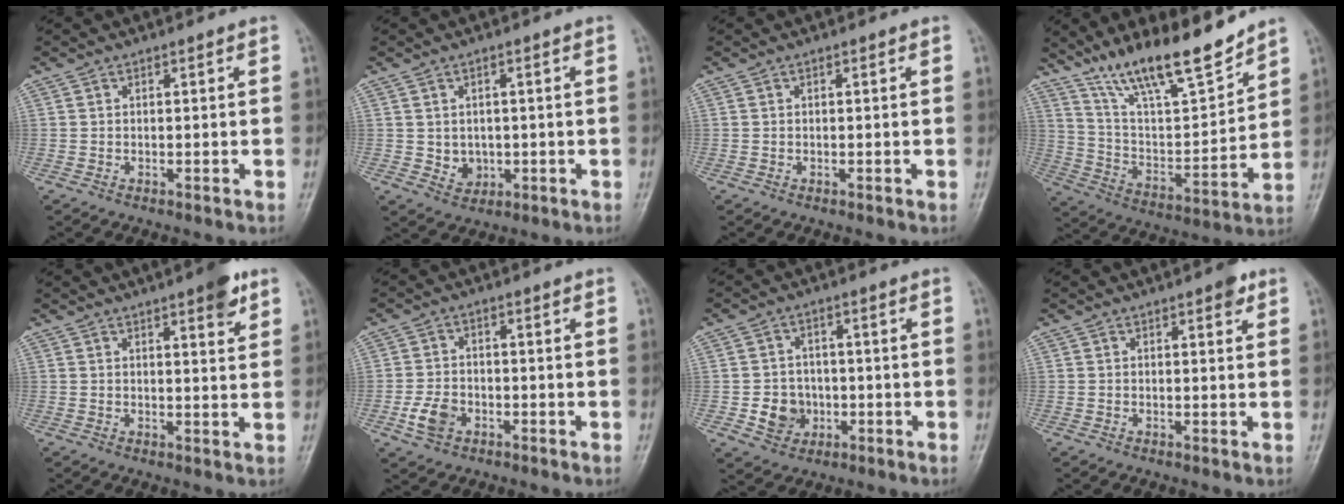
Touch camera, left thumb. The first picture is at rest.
{"total": 3.7, "force": [-0.1, 3.1, 1.9], "torque": [-0.015, -0.001, 0.010]}
{"total": 0.0}
{"total": 17.3, "force": [13.8, 3.6, 9.8], "torque": [-0.140, -0.077, 0.253]}
{"total": 5.3, "force": [3.2, 1.4, 4.0], "torque": [-0.045, -0.014, 0.038]}
{"total": 5.1, "force": [-2.1, 3.7, 3.0], "torque": [-0.053, 0.010, -0.038]}
{"total": 6.3, "force": [-1.4, 5.7, 2.5], "torque": [-0.013, 0.011, -0.020]}
{"total": 2.5, "force": [1.4, 0.9, 1.9], "torque": [-0.018, -0.004, 0.015]}